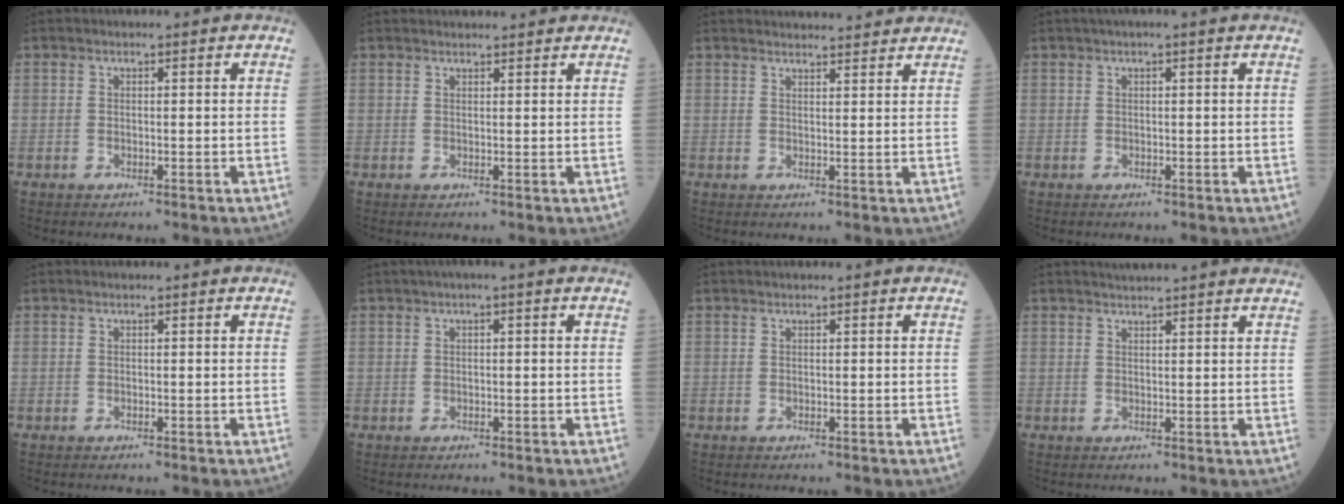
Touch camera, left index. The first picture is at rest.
{"total": 5.3, "force": [5.1, 0.6, 1.3], "torque": [-0.015, 0.030, 0.060]}
{"total": 10.0, "force": [9.7, 0.9, 2.4], "torque": [-0.026, 0.023, 0.114]}
{"total": 1.2, "force": [0.6, -0.2, 1.0], "torque": [-0.022, 0.010, 0.012]}
{"total": 0.0}
{"total": 1.2, "force": [0.4, -0.1, 1.1], "torque": [-0.021, 0.008, 0.003]}
{"total": 0.0}
{"total": 8.0, "force": [7.4, -0.2, 2.9], "torque": [-0.040, 0.023, 0.078]}